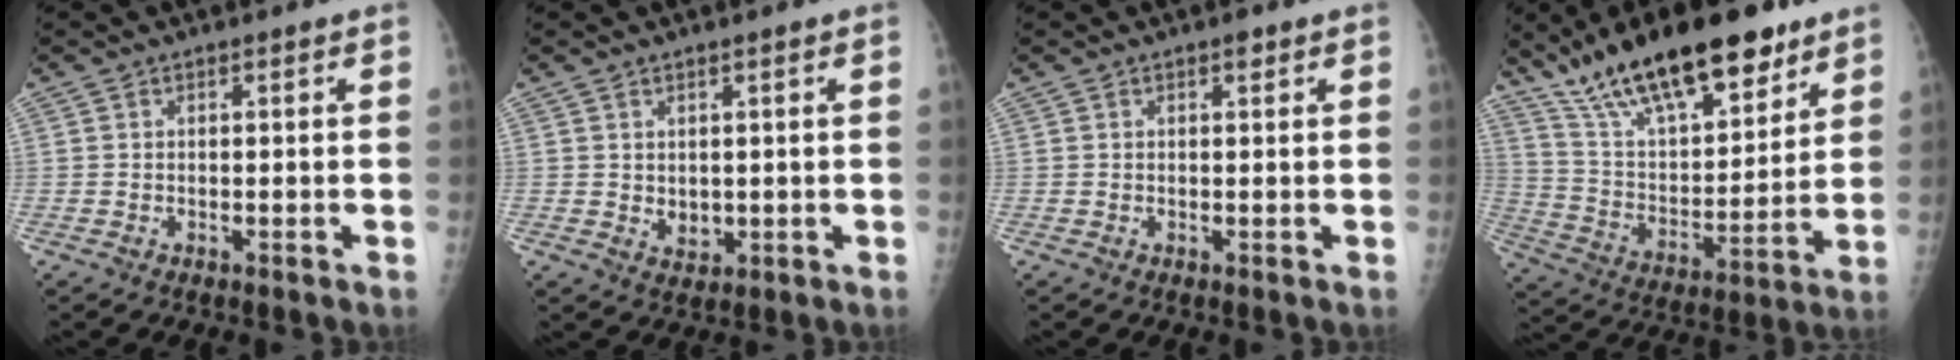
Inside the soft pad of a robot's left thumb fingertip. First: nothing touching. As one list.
[{"total": 3.3, "force": [0.8, 2.4, 2.2], "torque": [-0.025, -0.013, 0.024]}, {"total": 1.0, "force": [0.6, 0.4, 0.7], "torque": [-0.006, -0.001, 0.007]}, {"total": 24.2, "force": [16.5, 8.9, 15.3], "torque": [-0.219, -0.053, 0.284]}]